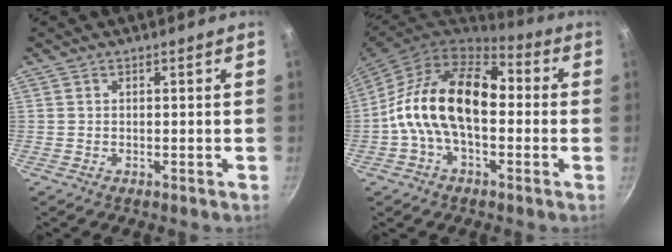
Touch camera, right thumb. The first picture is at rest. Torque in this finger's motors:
{"motor_torque": [1.39, 2.37, 1.14, -1.13, 0.25]}